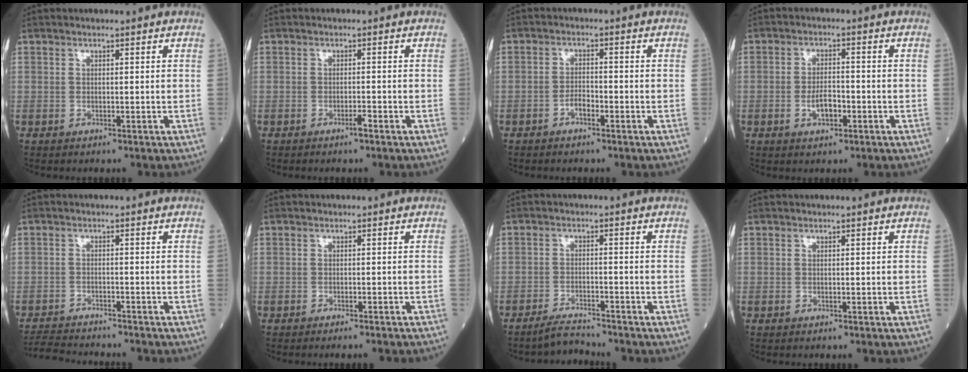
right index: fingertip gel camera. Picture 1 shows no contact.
{"total": 1.2, "force": [-0.9, -0.1, 0.8], "torque": [-0.017, 0.000, -0.016]}
{"total": 2.2, "force": [-1.3, 0.8, 1.5], "torque": [-0.024, 0.005, -0.024]}
{"total": 3.8, "force": [-1.4, 1.7, 3.1], "torque": [-0.058, 0.002, -0.023]}
{"total": 7.7, "force": [-7.4, 0.3, 2.0], "torque": [-0.030, -0.013, -0.122]}
{"total": 3.8, "force": [-3.4, -0.3, 1.7], "torque": [-0.017, -0.002, -0.044]}
{"total": 3.2, "force": [-3.2, -0.3, 0.2], "torque": [-0.007, -0.017, -0.057]}
{"total": 0.0}